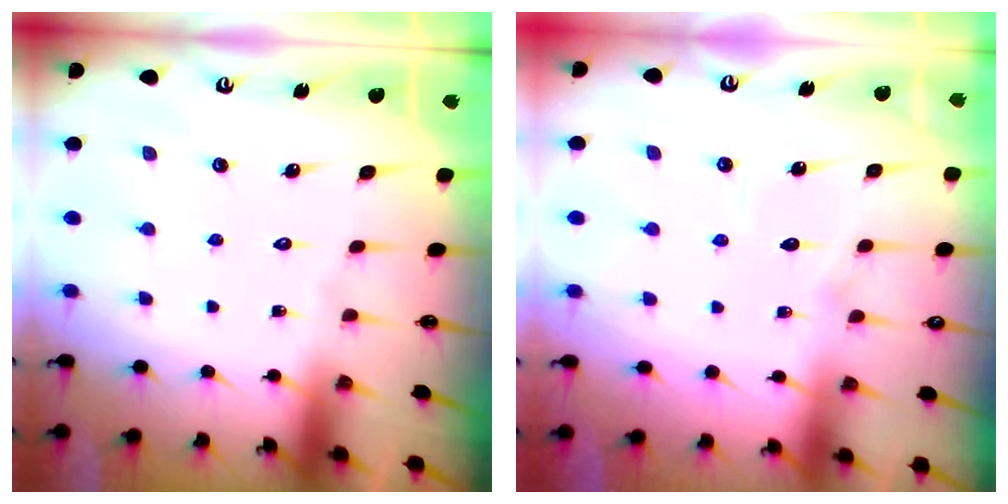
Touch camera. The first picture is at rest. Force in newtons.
{"total": 6.1, "press": 6.1, "slide": 0.6}